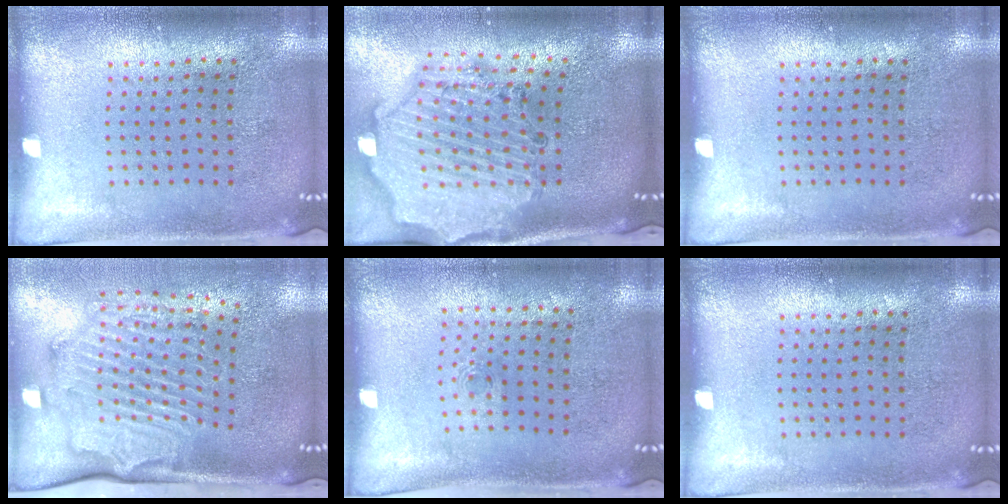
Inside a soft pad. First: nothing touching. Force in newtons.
{"total": 2.9, "press": 2.6, "slide": 1.2}
{"total": 0.0}
{"total": 2.3, "press": 2.1, "slide": 0.7}
{"total": 0.6, "press": 0.3, "slide": 0.5}
{"total": 0.0}